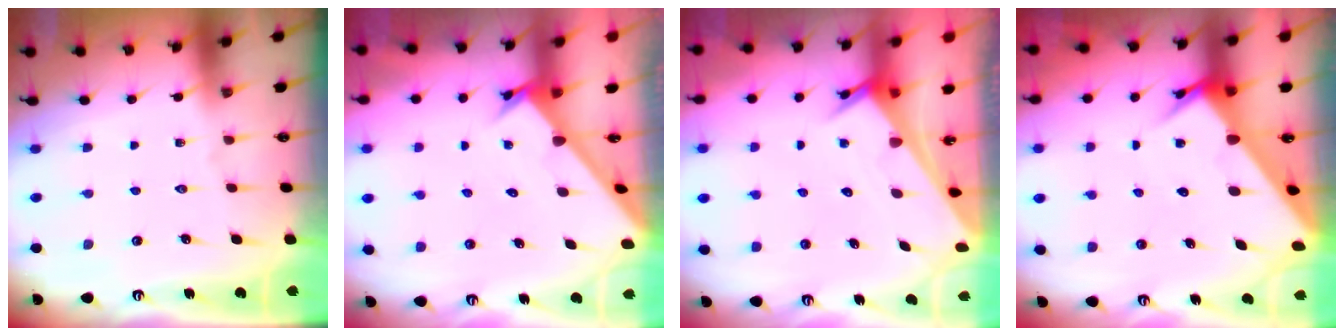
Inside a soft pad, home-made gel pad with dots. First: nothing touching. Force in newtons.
{"total": 2.5, "press": 2.5, "slide": 0.2}
{"total": 3.1, "press": 3.1, "slide": 0.2}
{"total": 4.4, "press": 4.4, "slide": 0.2}